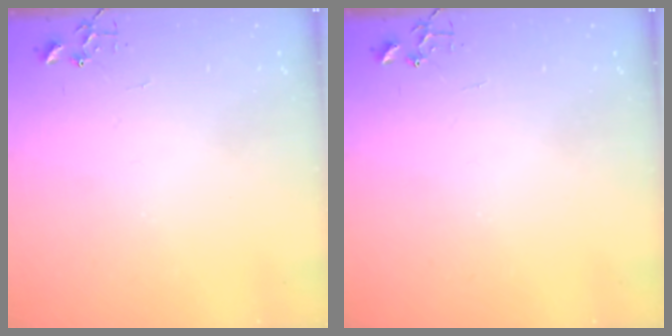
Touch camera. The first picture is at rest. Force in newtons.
{"total": 0.0}